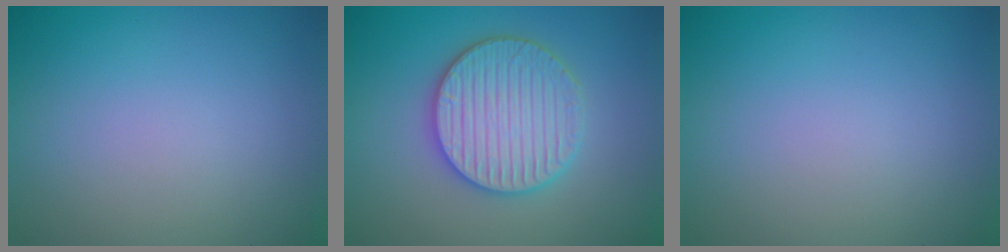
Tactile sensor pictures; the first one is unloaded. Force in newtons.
{"total": 5.7, "press": 5.6, "slide": 1.1}
{"total": 0.0}